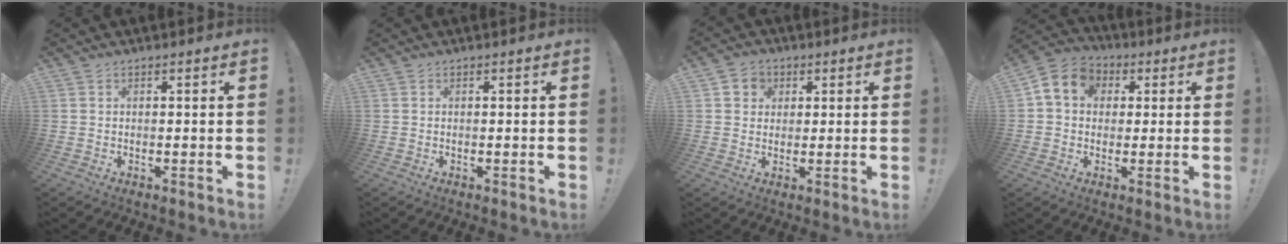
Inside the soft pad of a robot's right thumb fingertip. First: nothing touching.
{"total": 0.0}
{"total": 5.0, "force": [1.4, 4.5, 1.5], "torque": [-0.029, 0.005, 0.028]}
{"total": 9.1, "force": [2.0, 7.7, 4.5], "torque": [-0.067, 0.007, 0.044]}